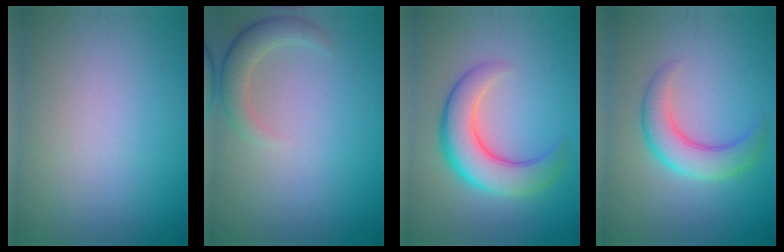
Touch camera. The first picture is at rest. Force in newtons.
{"total": 2.8, "press": 2.7, "slide": 0.4}
{"total": 6.6, "press": 6.5, "slide": 0.5}
{"total": 4.4, "press": 4.4, "slide": 0.1}